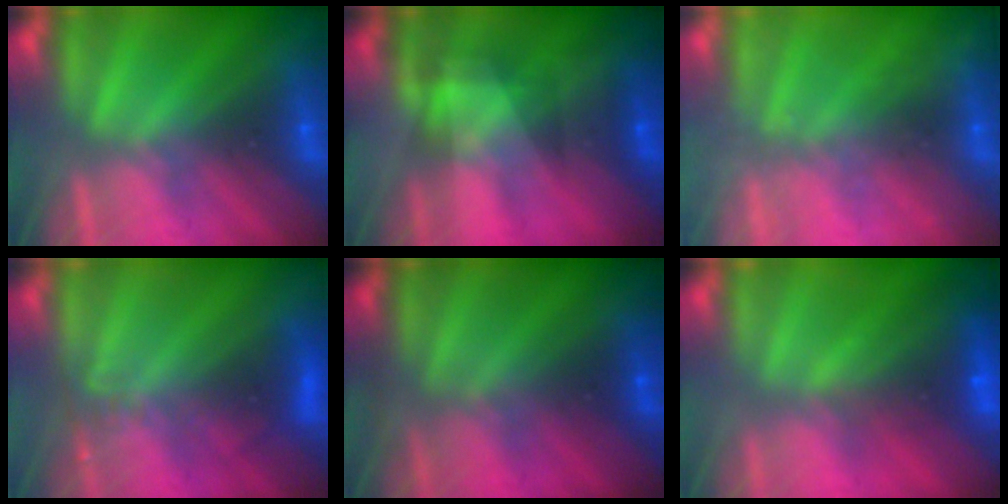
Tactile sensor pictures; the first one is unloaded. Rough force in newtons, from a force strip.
{"total": 4.6}
{"total": 2.2}
{"total": 3.2}
{"total": 1.7}
{"total": 7.4}